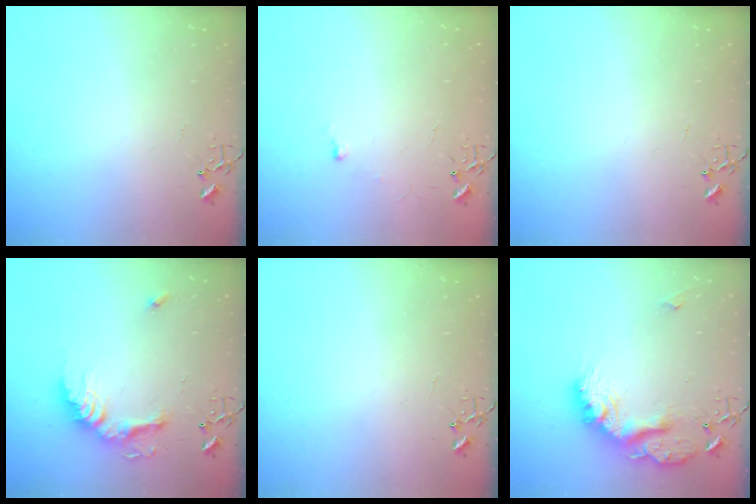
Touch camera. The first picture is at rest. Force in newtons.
{"total": 4.0, "press": 4.0, "slide": 0.6}
{"total": 0.0}
{"total": 17.3, "press": 17.2, "slide": 1.5}
{"total": 0.0}
{"total": 19.5, "press": 19.5, "slide": 1.0}